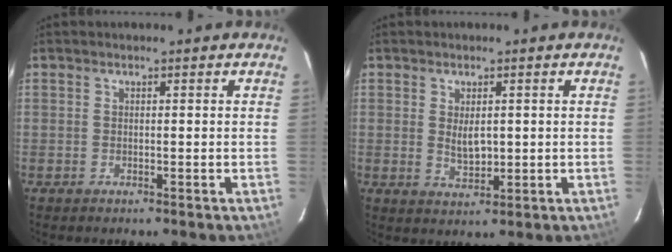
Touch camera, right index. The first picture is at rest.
{"total": 3.8, "force": [0.5, 2.1, 3.1], "torque": [-0.050, -0.007, 0.014]}